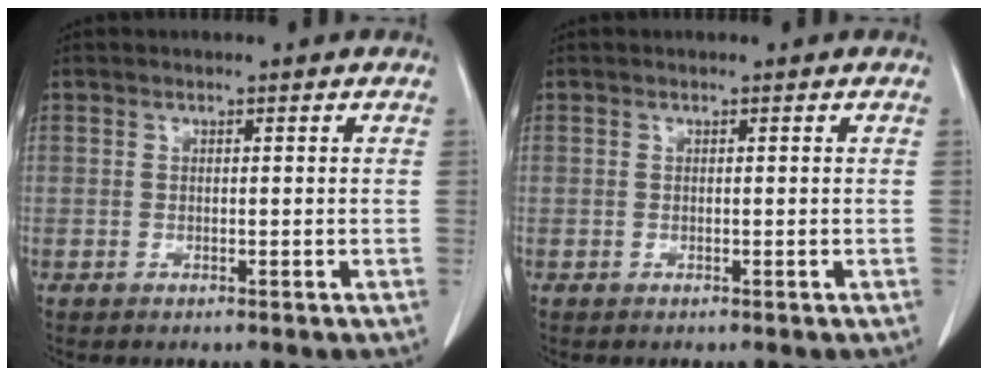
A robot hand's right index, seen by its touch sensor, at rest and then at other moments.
{"total": 0.0}